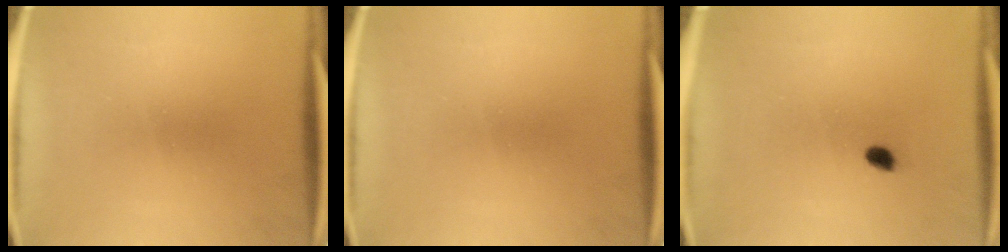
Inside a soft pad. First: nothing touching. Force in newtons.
{"total": 0.0}
{"total": 1.6}